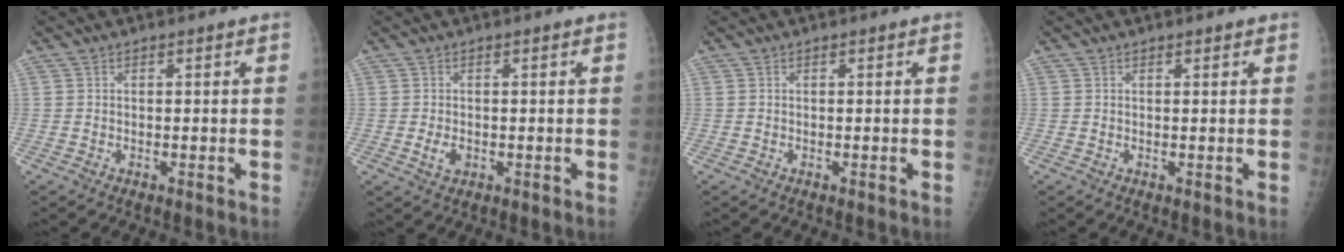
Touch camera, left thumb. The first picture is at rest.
{"total": 2.4, "force": [-0.5, 1.6, 1.7], "torque": [-0.028, -0.001, -0.005]}
{"total": 0.0}
{"total": 0.6, "force": [0.5, 0.2, 0.4], "torque": [-0.005, -0.001, 0.007]}